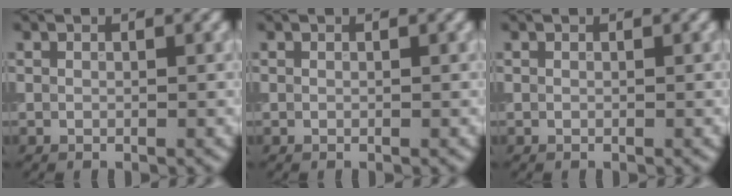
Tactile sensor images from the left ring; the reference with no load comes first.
{"total": 0.0}
{"total": 0.0}